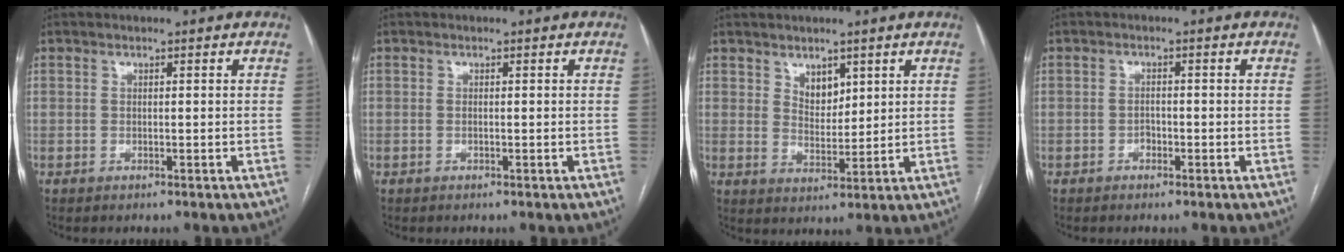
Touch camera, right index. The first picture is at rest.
{"total": 0.0}
{"total": 4.0, "force": [2.4, 2.3, 2.2], "torque": [-0.037, -0.004, 0.050]}
{"total": 1.3, "force": [-0.8, 0.8, 0.6], "torque": [-0.011, 0.005, -0.013]}